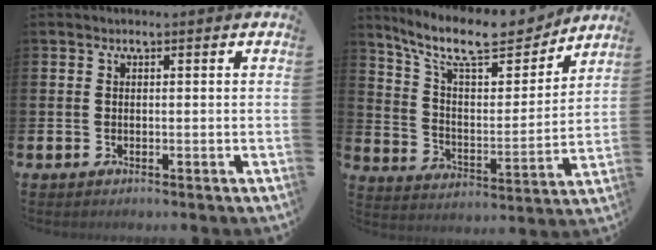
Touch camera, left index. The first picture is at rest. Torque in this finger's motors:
{"motor_torque": [0.10, -0.19, 0.72, 0.21]}